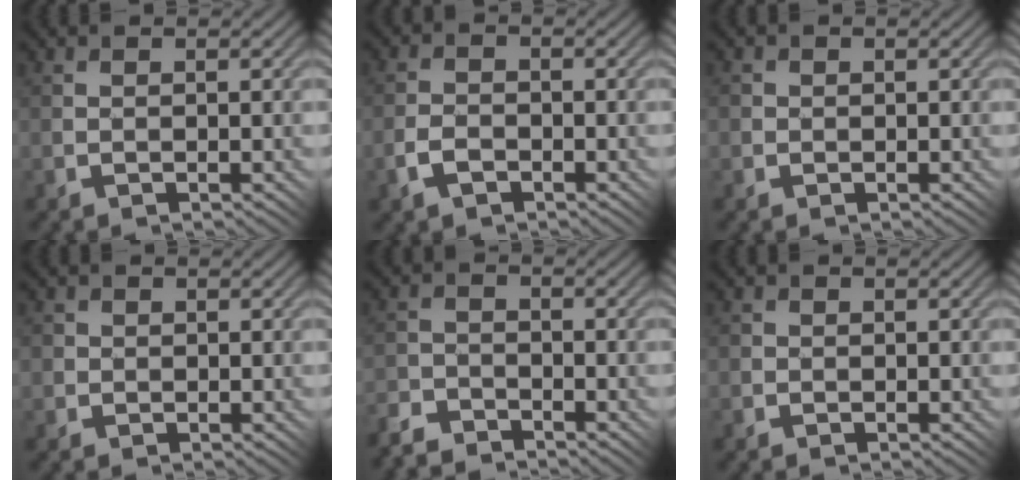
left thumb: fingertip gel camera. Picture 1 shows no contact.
{"total": 2.9, "force": [-1.7, 1.7, 1.6], "torque": [-0.037, 0.002, -0.039]}
{"total": 1.8, "force": [0.3, 1.8, 0.0], "torque": [0.004, 0.004, -0.008]}
{"total": 2.4, "force": [0.5, 2.3, 0.1], "torque": [0.001, 0.006, -0.007]}
{"total": 4.4, "force": [-4.2, 1.3, 0.7], "torque": [-0.014, -0.002, -0.090]}
{"total": 1.7, "force": [0.0, 1.7, -0.1], "torque": [0.006, 0.005, -0.015]}